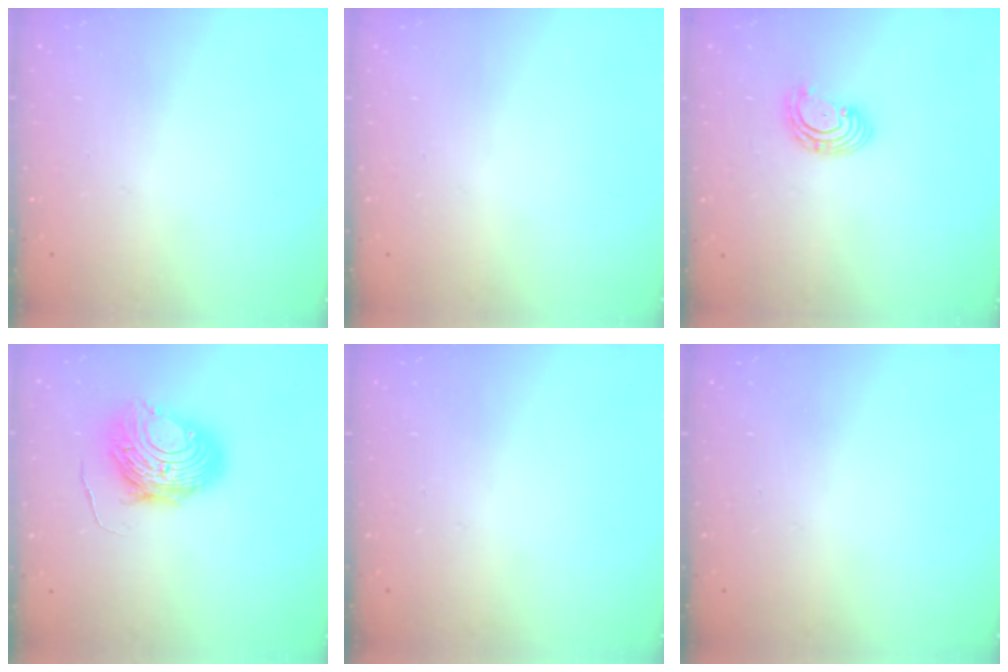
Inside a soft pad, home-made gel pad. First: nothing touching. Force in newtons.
{"total": 0.0}
{"total": 3.2, "press": 3.2, "slide": 0.2}
{"total": 11.8, "press": 11.7, "slide": 1.0}
{"total": 0.0}
{"total": 0.0}